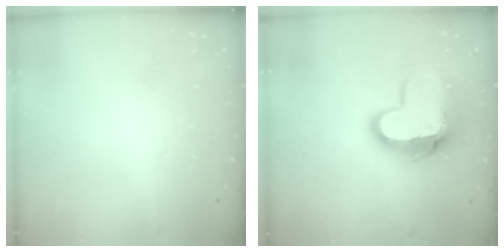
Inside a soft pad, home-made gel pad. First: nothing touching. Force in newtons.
{"total": 14.2, "press": 14.2, "slide": 1.1}